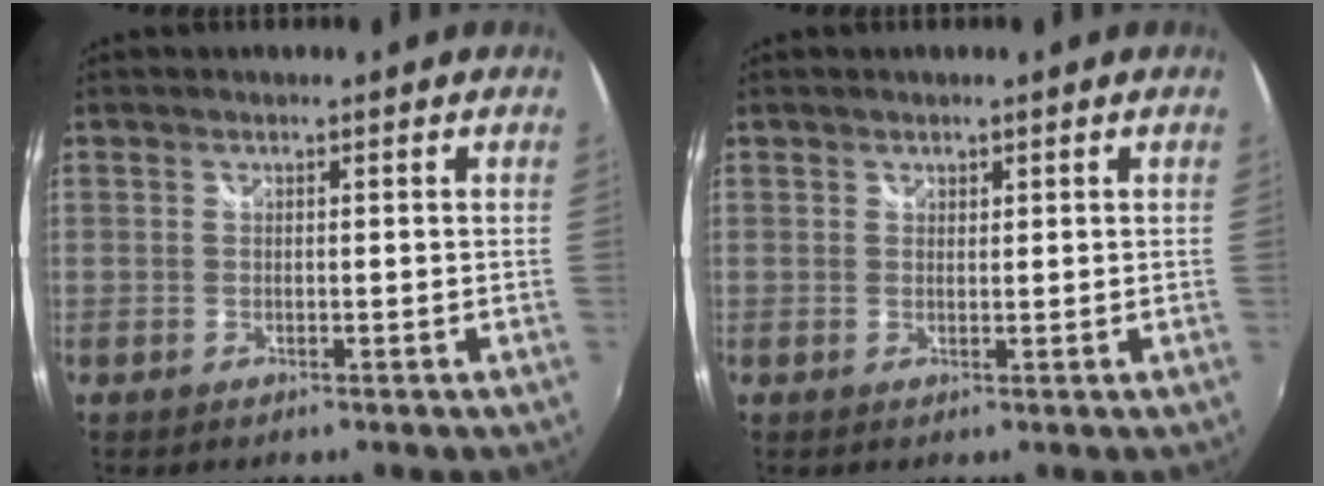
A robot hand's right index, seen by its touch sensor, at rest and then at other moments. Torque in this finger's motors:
{"motor_torque": [-0.09, 0.02, -0.02, 0.00]}